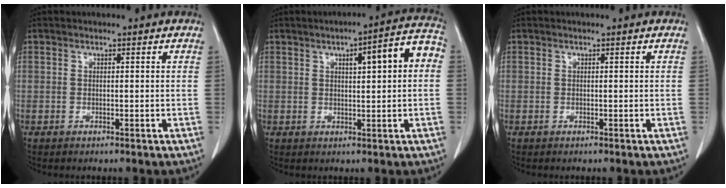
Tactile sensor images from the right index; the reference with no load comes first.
{"total": 8.2, "force": [1.6, 1.5, 7.9], "torque": [-0.105, 0.028, 0.019]}
{"total": 0.0}